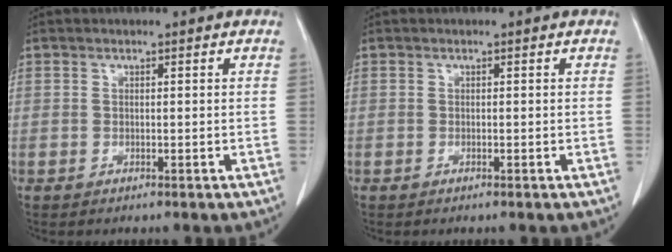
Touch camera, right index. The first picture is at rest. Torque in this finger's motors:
{"motor_torque": [0.11, -0.08, 0.08, 0.01]}